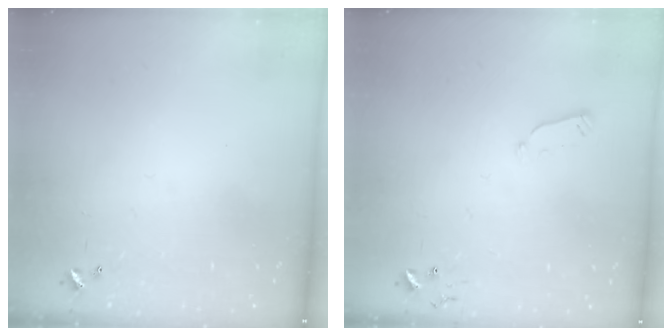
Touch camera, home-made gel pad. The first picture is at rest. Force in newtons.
{"total": 2.9, "press": 2.9, "slide": 0.4}